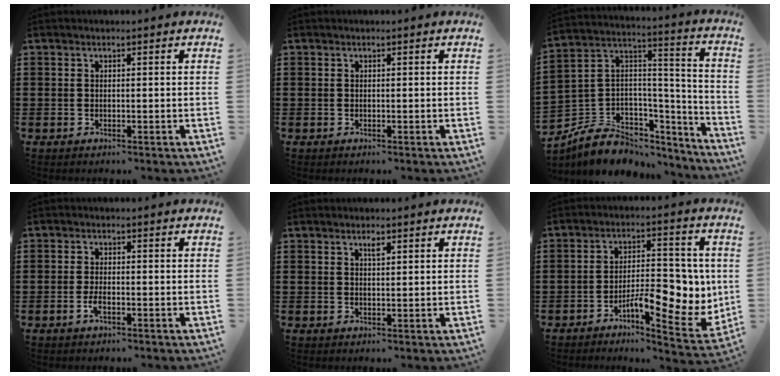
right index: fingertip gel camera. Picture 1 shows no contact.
{"total": 0.0}
{"total": 7.4, "force": [-4.9, 5.4, 1.4], "torque": [-0.038, 0.003, -0.086]}
{"total": 2.0, "force": [-1.0, 0.7, 1.7], "torque": [-0.046, -0.006, -0.022]}
{"total": 1.4, "force": [0.7, 0.4, 1.1], "torque": [-0.015, 0.001, 0.010]}
{"total": 10.4, "force": [-2.2, 4.7, 9.1], "torque": [-0.110, -0.007, -0.036]}